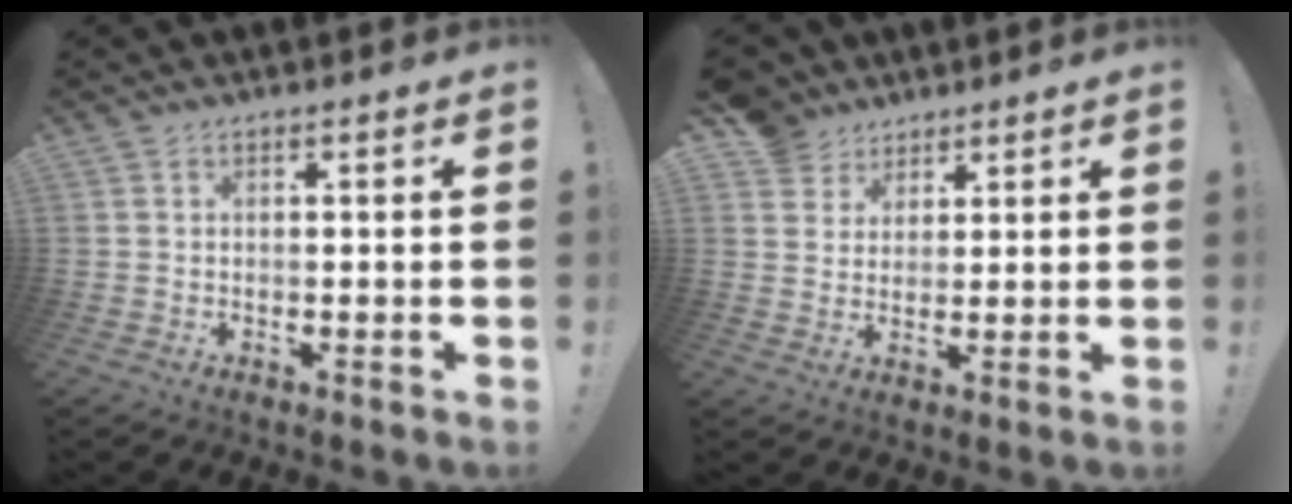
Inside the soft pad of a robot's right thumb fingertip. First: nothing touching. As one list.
[{"total": 7.1, "force": [4.7, 5.4, 0.5], "torque": [-0.011, -0.038, 0.095]}]